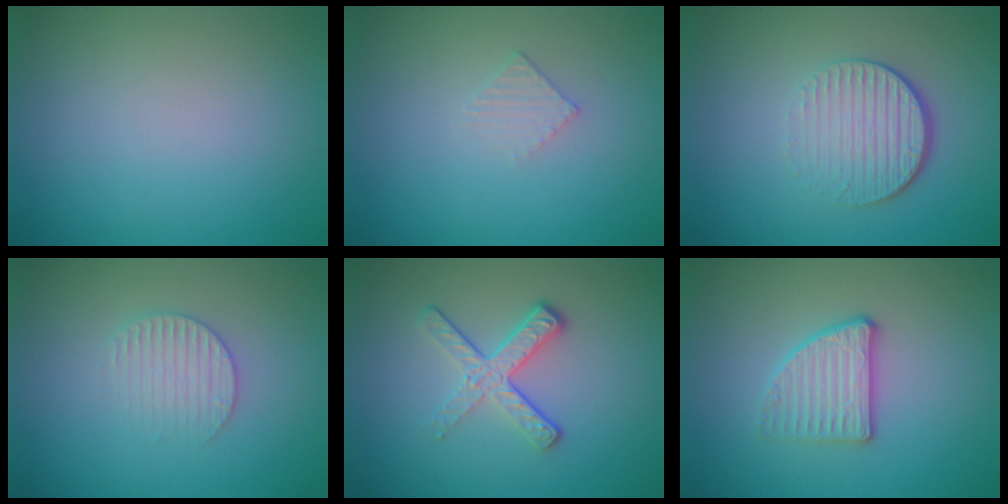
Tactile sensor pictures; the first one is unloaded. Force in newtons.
{"total": 1.1, "press": 1.1, "slide": 0.0}
{"total": 4.3, "press": 2.7, "slide": 3.4}
{"total": 2.2, "press": 2.1, "slide": 0.5}
{"total": 4.0, "press": 2.6, "slide": 3.1}
{"total": 2.7, "press": 2.4, "slide": 1.1}